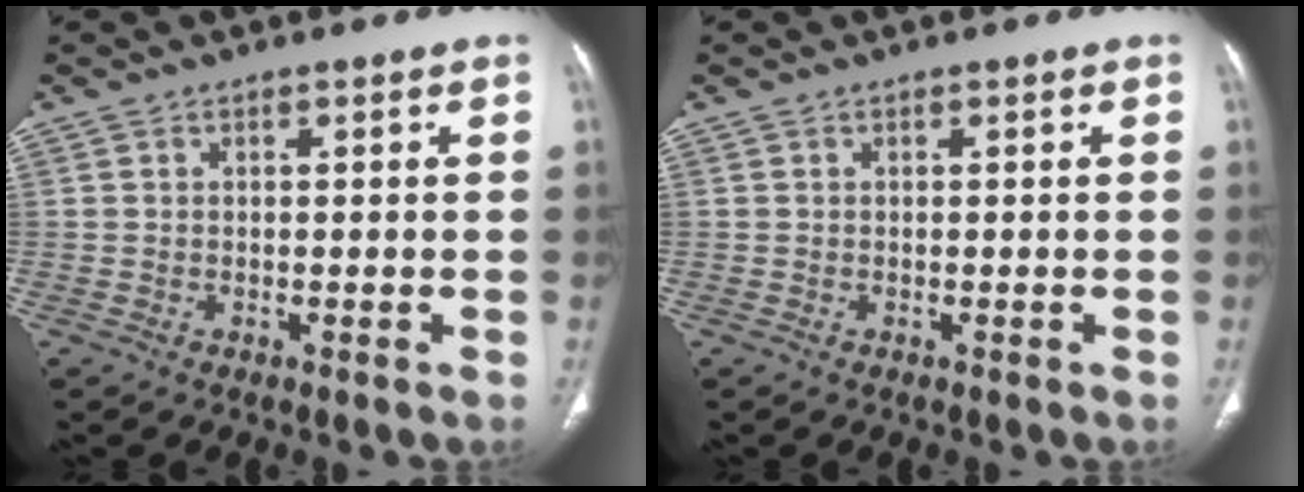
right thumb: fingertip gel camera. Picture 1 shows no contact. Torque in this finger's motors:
{"motor_torque": [-0.12, 0.12, -0.02, 0.33, 0.02]}